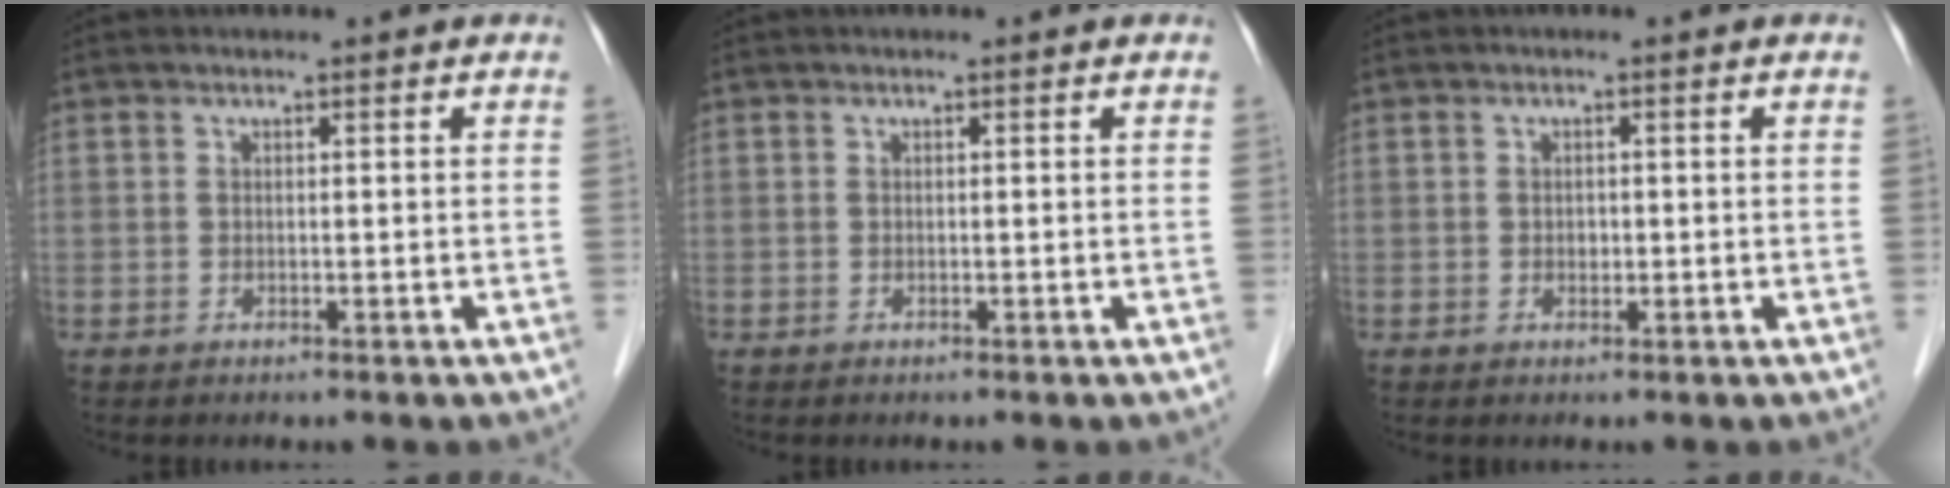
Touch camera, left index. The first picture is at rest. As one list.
[{"total": 0.0}, {"total": 1.0, "force": [-0.2, 0.8, 0.6], "torque": [-0.011, 0.002, -0.001]}]